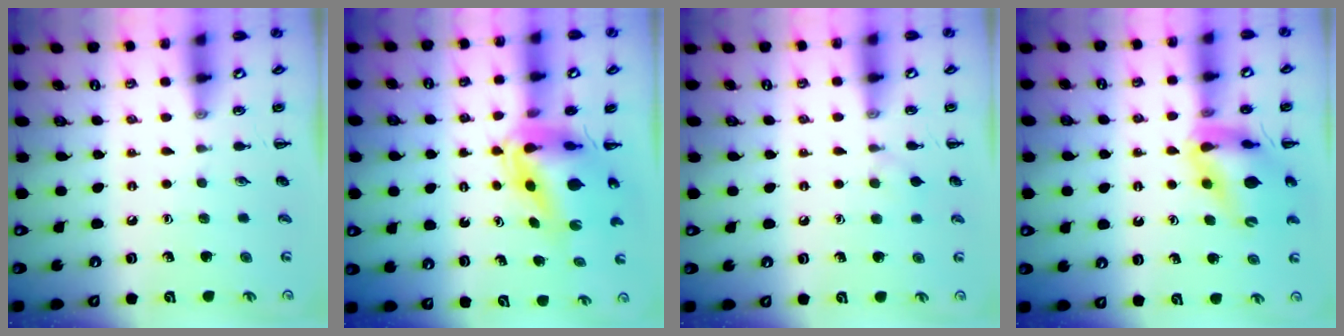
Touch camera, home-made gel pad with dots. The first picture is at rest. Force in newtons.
{"total": 8.0, "press": 7.6, "slide": 2.6}
{"total": 4.1, "press": 3.8, "slide": 1.6}
{"total": 13.1, "press": 12.7, "slide": 3.0}